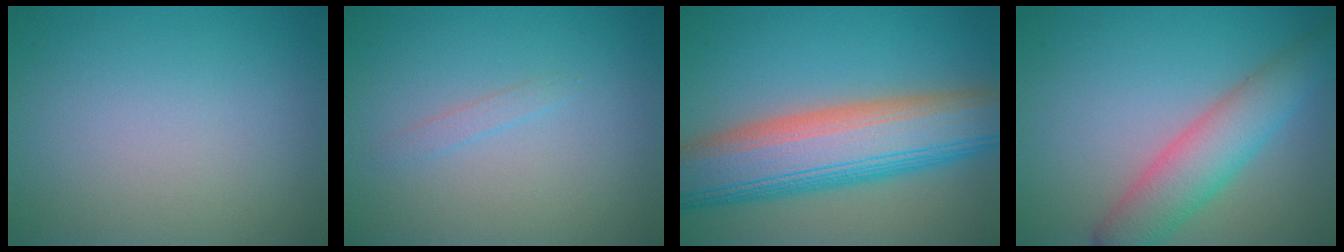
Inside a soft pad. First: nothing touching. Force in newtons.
{"total": 0.8, "press": 0.8, "slide": 0.1}
{"total": 11.4, "press": 11.4, "slide": 0.4}
{"total": 5.4, "press": 5.4, "slide": 0.1}